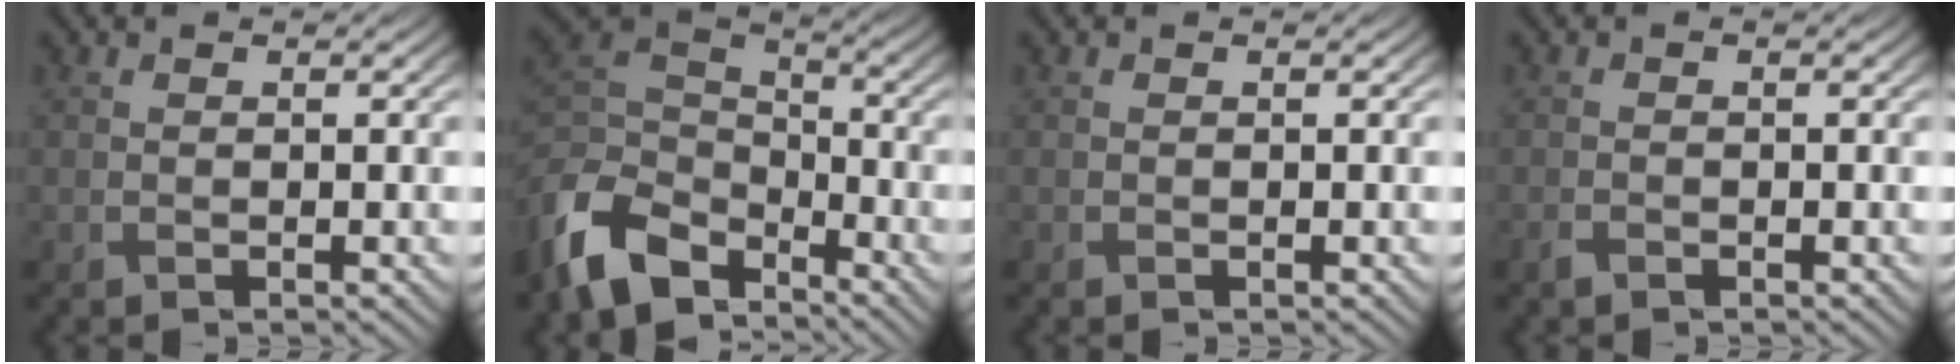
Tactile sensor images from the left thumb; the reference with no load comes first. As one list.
[{"total": 10.7, "force": [-7.0, 6.2, 5.1], "torque": [-0.141, -0.010, -0.149]}, {"total": 0.0}, {"total": 0.7, "force": [-0.5, 0.3, 0.3], "torque": [-0.008, 0.001, -0.014]}]